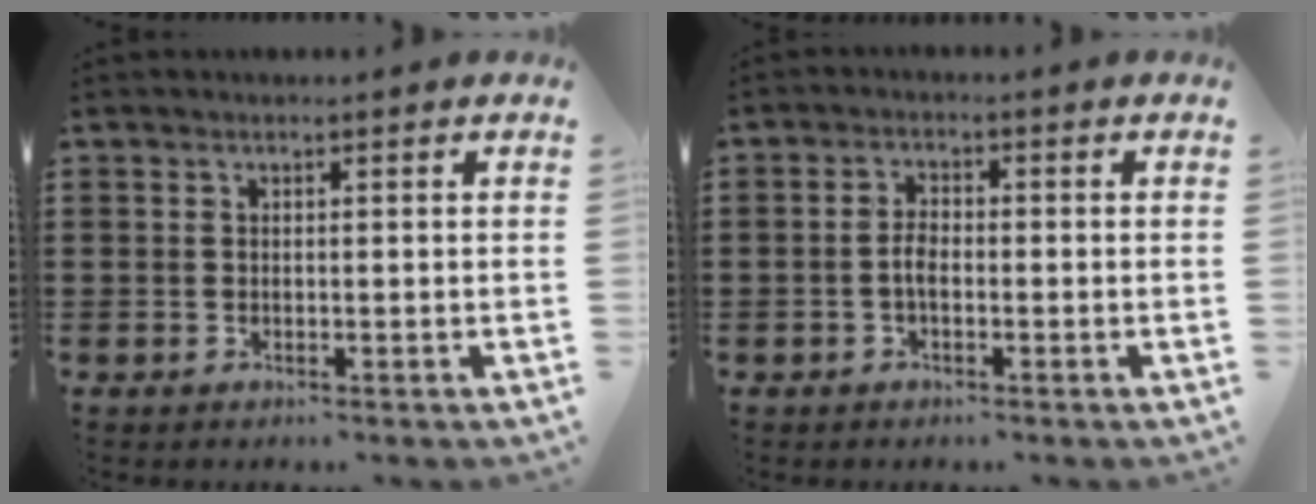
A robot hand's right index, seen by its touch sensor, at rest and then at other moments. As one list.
[{"total": 2.6, "force": [-0.8, 1.2, 2.2], "torque": [-0.056, 0.000, -0.019]}]